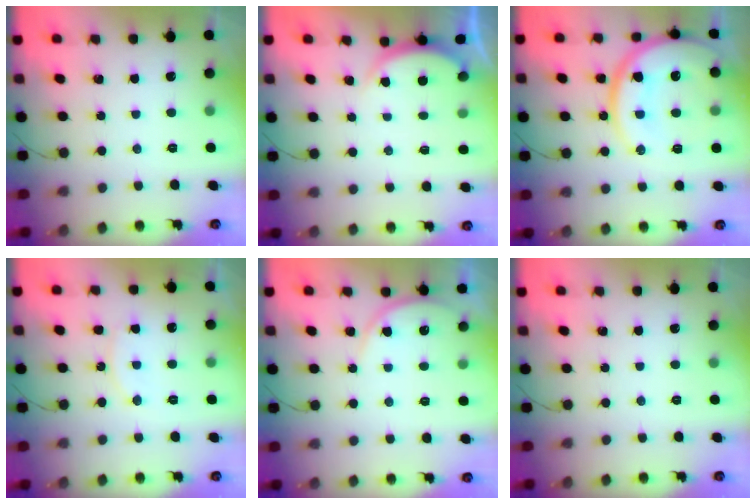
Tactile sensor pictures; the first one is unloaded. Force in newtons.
{"total": 2.1, "press": 2.0, "slide": 0.5}
{"total": 18.3, "press": 18.2, "slide": 1.9}
{"total": 7.2, "press": 7.2, "slide": 0.4}
{"total": 5.6, "press": 5.6, "slide": 0.3}
{"total": 0.0}